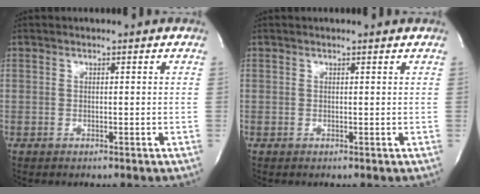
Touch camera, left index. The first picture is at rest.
{"total": 1.2, "force": [1.2, -0.1, 0.2], "torque": [-0.010, 0.002, 0.013]}